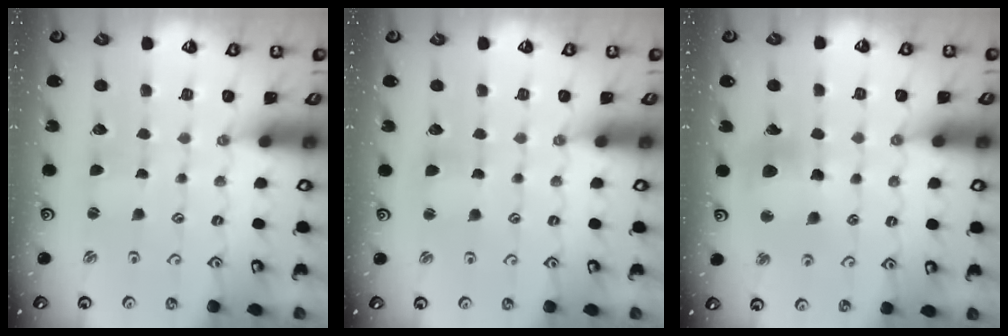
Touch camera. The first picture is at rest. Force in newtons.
{"total": 1.7, "press": 1.7, "slide": 0.3}
{"total": 10.4, "press": 10.3, "slide": 1.2}